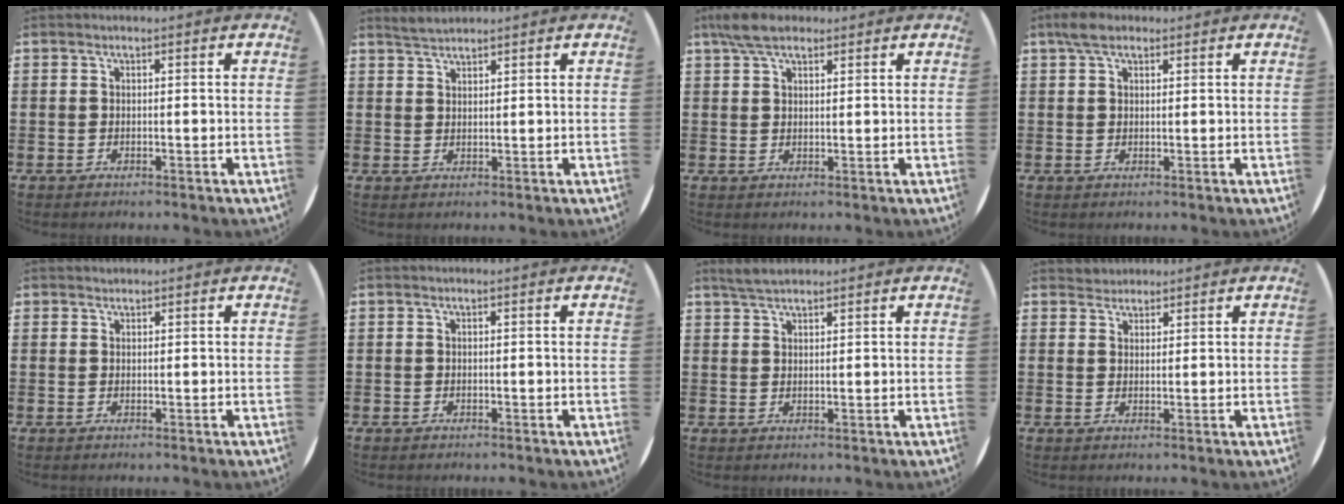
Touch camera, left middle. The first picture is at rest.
{"total": 2.0, "force": [2.0, 0.3, 0.3], "torque": [-0.009, 0.004, 0.039]}
{"total": 4.8, "force": [3.6, 2.0, 2.4], "torque": [-0.056, 0.005, 0.069]}
{"total": 2.9, "force": [2.1, 1.4, 1.5], "torque": [-0.026, 0.006, 0.036]}
{"total": 0.5, "force": [0.5, 0.1, -0.2], "torque": [0.004, 0.004, 0.009]}
{"total": 0.0}
{"total": 2.6, "force": [2.4, 0.7, 1.0], "torque": [-0.024, 0.006, 0.044]}
{"total": 1.9, "force": [1.8, 0.6, -0.3], "torque": [0.003, 0.004, 0.037]}